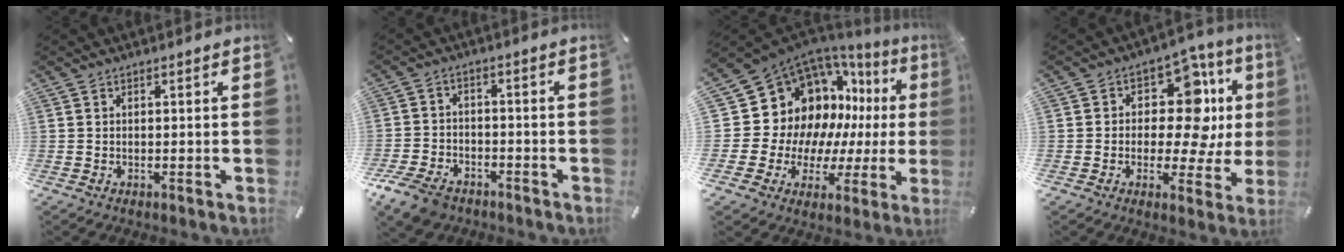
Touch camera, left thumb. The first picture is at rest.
{"total": 7.8, "force": [-5.2, 4.9, 3.1], "torque": [-0.070, 0.026, -0.100]}
{"total": 16.9, "force": [7.1, 13.6, 7.2], "torque": [-0.108, -0.090, 0.160]}
{"total": 15.2, "force": [3.1, 9.1, 11.8], "torque": [-0.165, -0.024, 0.055]}